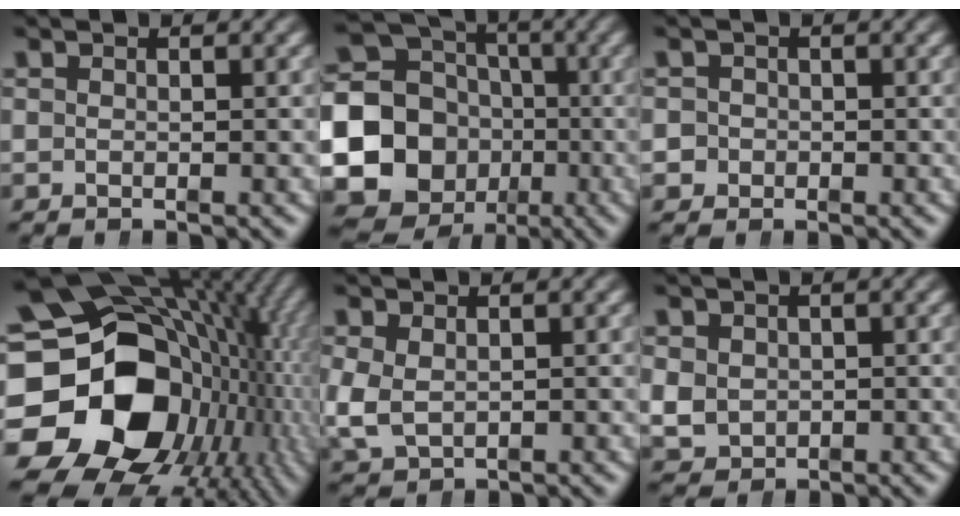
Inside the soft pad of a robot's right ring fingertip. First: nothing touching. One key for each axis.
{"total": 20.8, "fx": -4.0, "fy": 18.7, "fz": 8.3, "tx": -0.192, "ty": -0.069, "tz": -0.072}
{"total": 2.3, "fx": -0.8, "fy": 2.2, "fz": 0.1, "tx": -0.012, "ty": -0.009, "tz": -0.015}
{"total": 29.7, "fx": -1.1, "fy": 21.3, "fz": 20.6, "tx": -0.325, "ty": -0.062, "tz": -0.011}
{"total": 3.0, "fx": -0.2, "fy": 2.5, "fz": 1.6, "tx": -0.058, "ty": -0.023, "tz": 0.016}
{"total": 3.6, "fx": -0.4, "fy": 3.3, "fz": 1.4, "tx": -0.038, "ty": -0.023, "tz": 0.009}